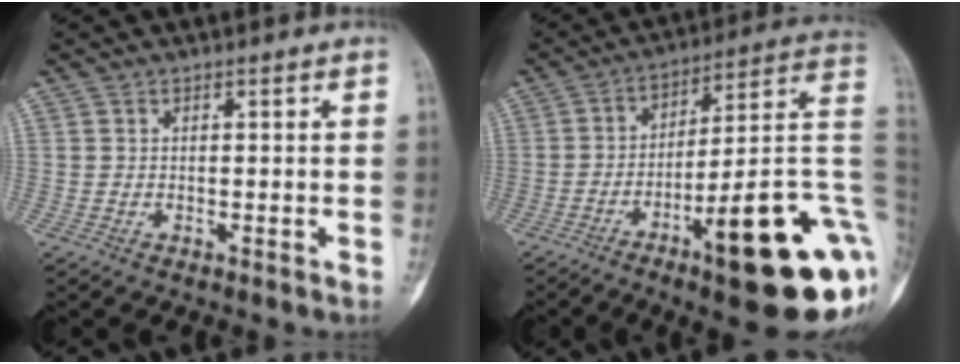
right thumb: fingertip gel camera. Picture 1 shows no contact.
{"total": 25.8, "force": [-8.5, 5.7, 23.7], "torque": [-0.254, 0.043, -0.116]}